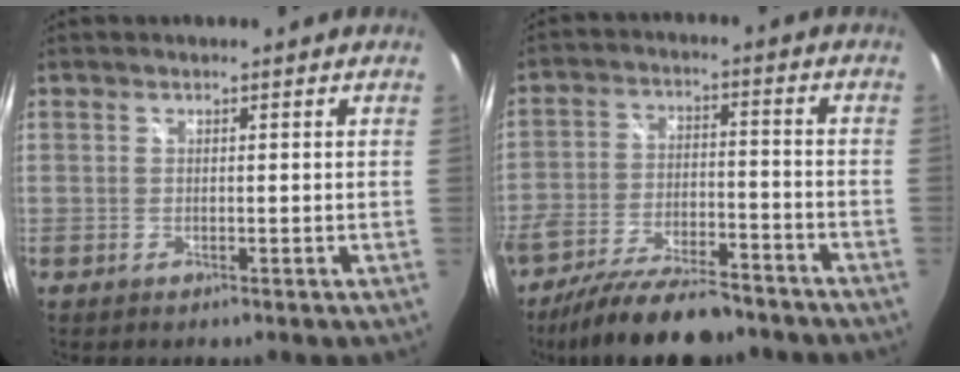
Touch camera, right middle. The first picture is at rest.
{"total": 16.5, "force": [-13.4, 4.9, 8.4], "torque": [-0.165, -0.028, -0.215]}